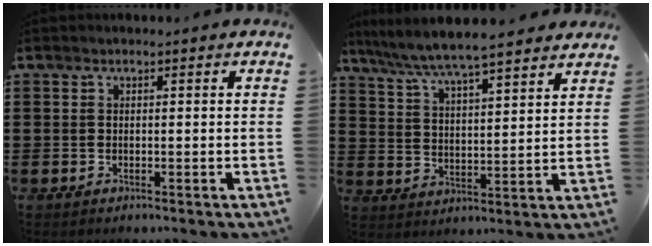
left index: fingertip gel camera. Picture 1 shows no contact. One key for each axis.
{"total": 6.0, "fx": 5.6, "fy": 0.0, "fz": 2.1, "tx": -0.065, "ty": -0.031, "tz": 0.095}